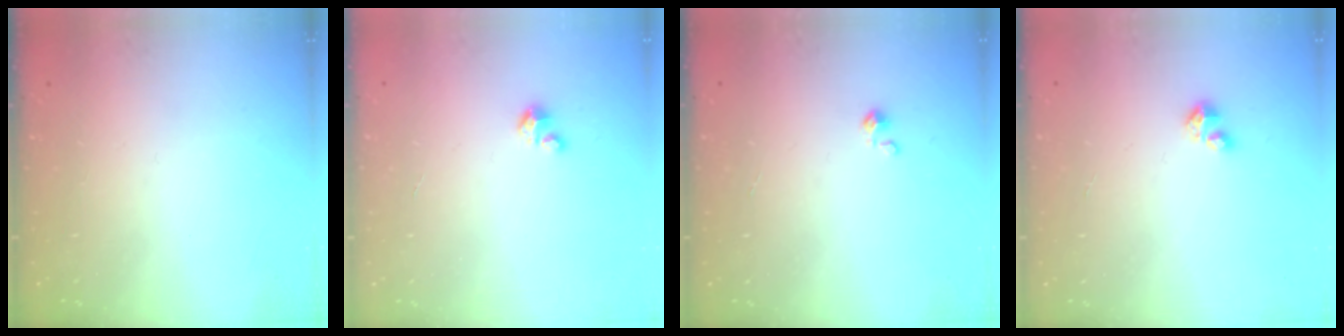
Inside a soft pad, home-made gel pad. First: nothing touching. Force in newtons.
{"total": 2.7, "press": 2.7, "slide": 0.2}
{"total": 2.3, "press": 2.2, "slide": 0.3}
{"total": 2.1, "press": 2.1, "slide": 0.2}